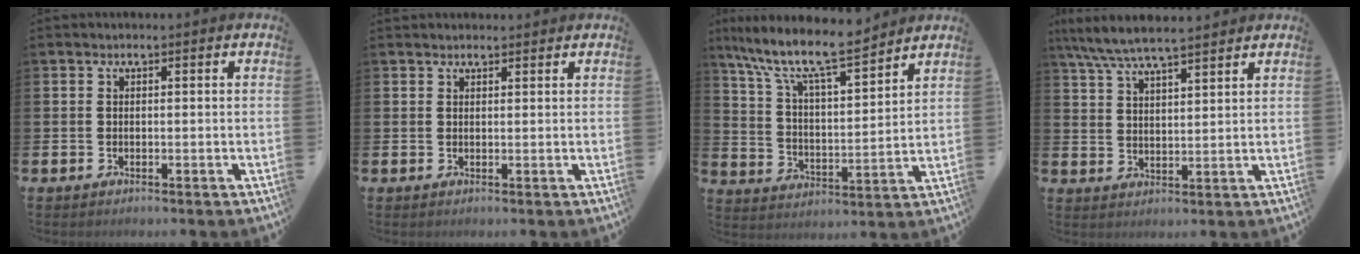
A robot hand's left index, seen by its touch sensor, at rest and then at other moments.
{"total": 1.2, "force": [1.2, 0.3, 0.1], "torque": [0.005, 0.000, 0.020]}
{"total": 10.3, "force": [9.2, 1.8, 4.4], "torque": [-0.121, -0.060, 0.157]}
{"total": 6.9, "force": [6.3, 0.9, 2.7], "torque": [-0.077, -0.022, 0.114]}